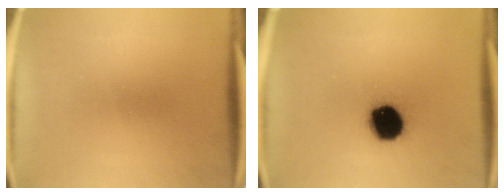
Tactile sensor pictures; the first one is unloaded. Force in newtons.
{"total": 14.4}